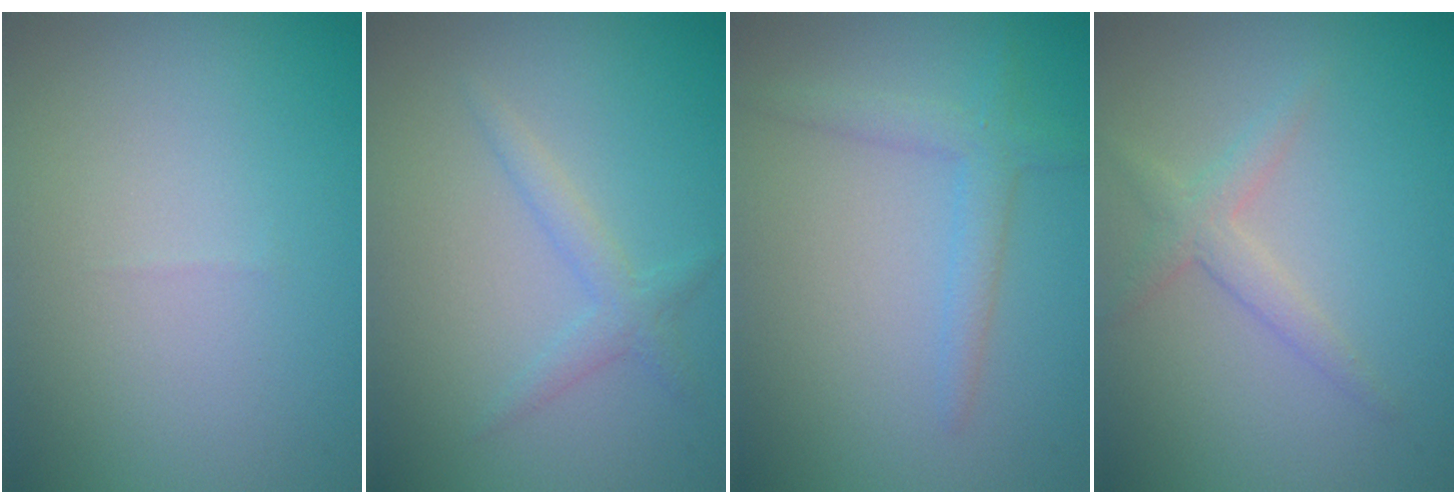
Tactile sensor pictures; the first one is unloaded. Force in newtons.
{"total": 1.7, "press": 1.7, "slide": 0.1}
{"total": 1.3, "press": 1.3, "slide": 0.1}
{"total": 2.0, "press": 2.0, "slide": 0.1}